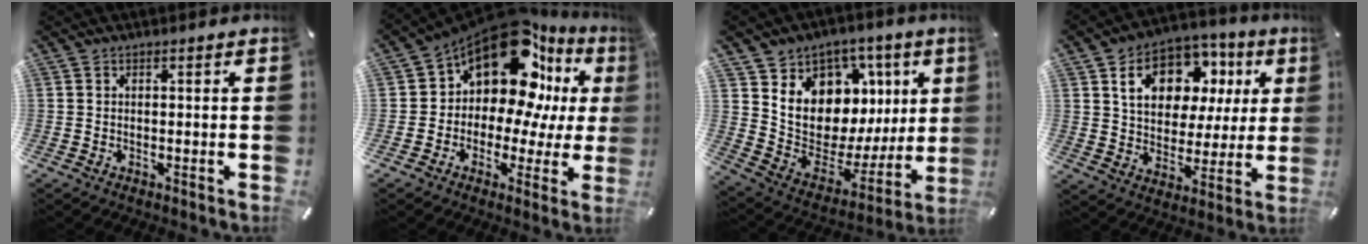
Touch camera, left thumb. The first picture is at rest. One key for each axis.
{"total": 18.0, "fx": 10.6, "fy": 10.1, "fz": 10.5, "tx": -0.195, "ty": -0.100, "tz": 0.181}
{"total": 10.5, "fx": 4.1, "fy": 9.1, "fz": 3.2, "tx": -0.041, "ty": -0.073, "tz": 0.081}
{"total": 14.9, "fx": 6.6, "fy": 10.9, "fz": 7.6, "tx": -0.127, "ty": -0.018, "tz": 0.123}